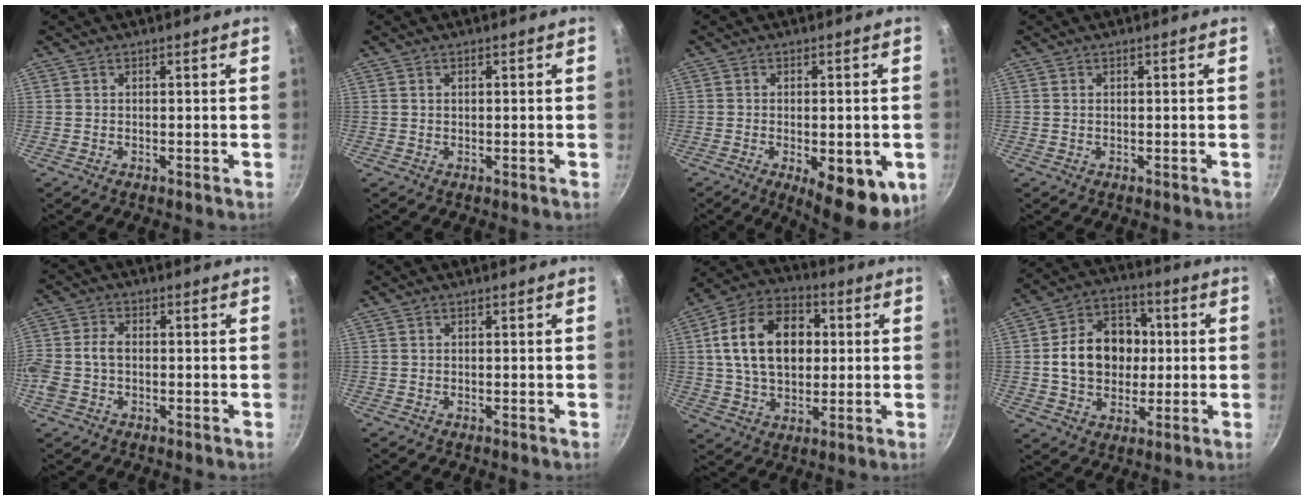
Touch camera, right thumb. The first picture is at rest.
{"total": 0.7, "force": [0.2, 0.5, 0.5], "torque": [-0.006, 0.003, 0.003]}
{"total": 12.3, "force": [-3.8, 4.7, 10.7], "torque": [-0.118, -0.002, -0.043]}
{"total": 0.0}
{"total": 6.8, "force": [-0.9, 4.7, 4.8], "torque": [-0.102, 0.017, -0.027]}
{"total": 0.0}
{"total": 17.9, "force": [2.8, 12.3, 12.8], "torque": [-0.188, 0.019, 0.036]}
{"total": 15.2, "force": [0.8, 11.9, 9.4], "torque": [-0.117, 0.024, 0.007]}